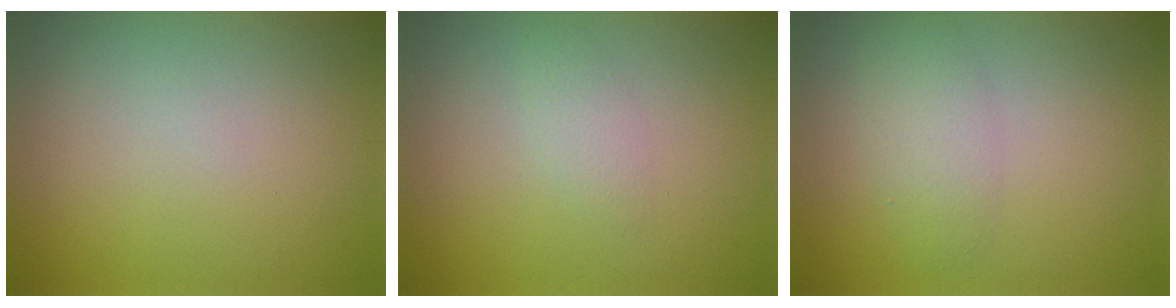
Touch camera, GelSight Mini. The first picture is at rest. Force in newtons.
{"total": 1.3, "press": 1.3, "slide": 0.0}
{"total": 2.7, "press": 2.7, "slide": 0.0}